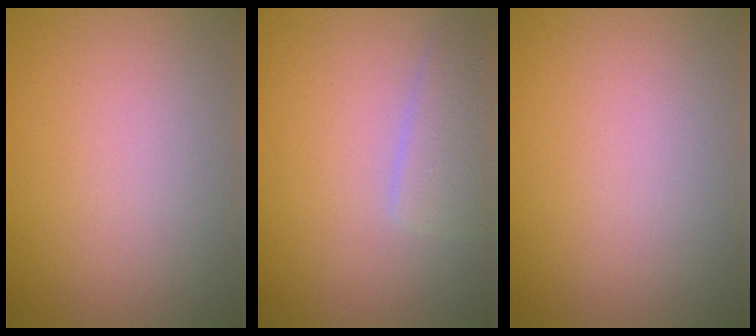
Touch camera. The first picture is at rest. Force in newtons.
{"total": 2.5, "press": 2.5, "slide": 0.1}
{"total": 0.0}